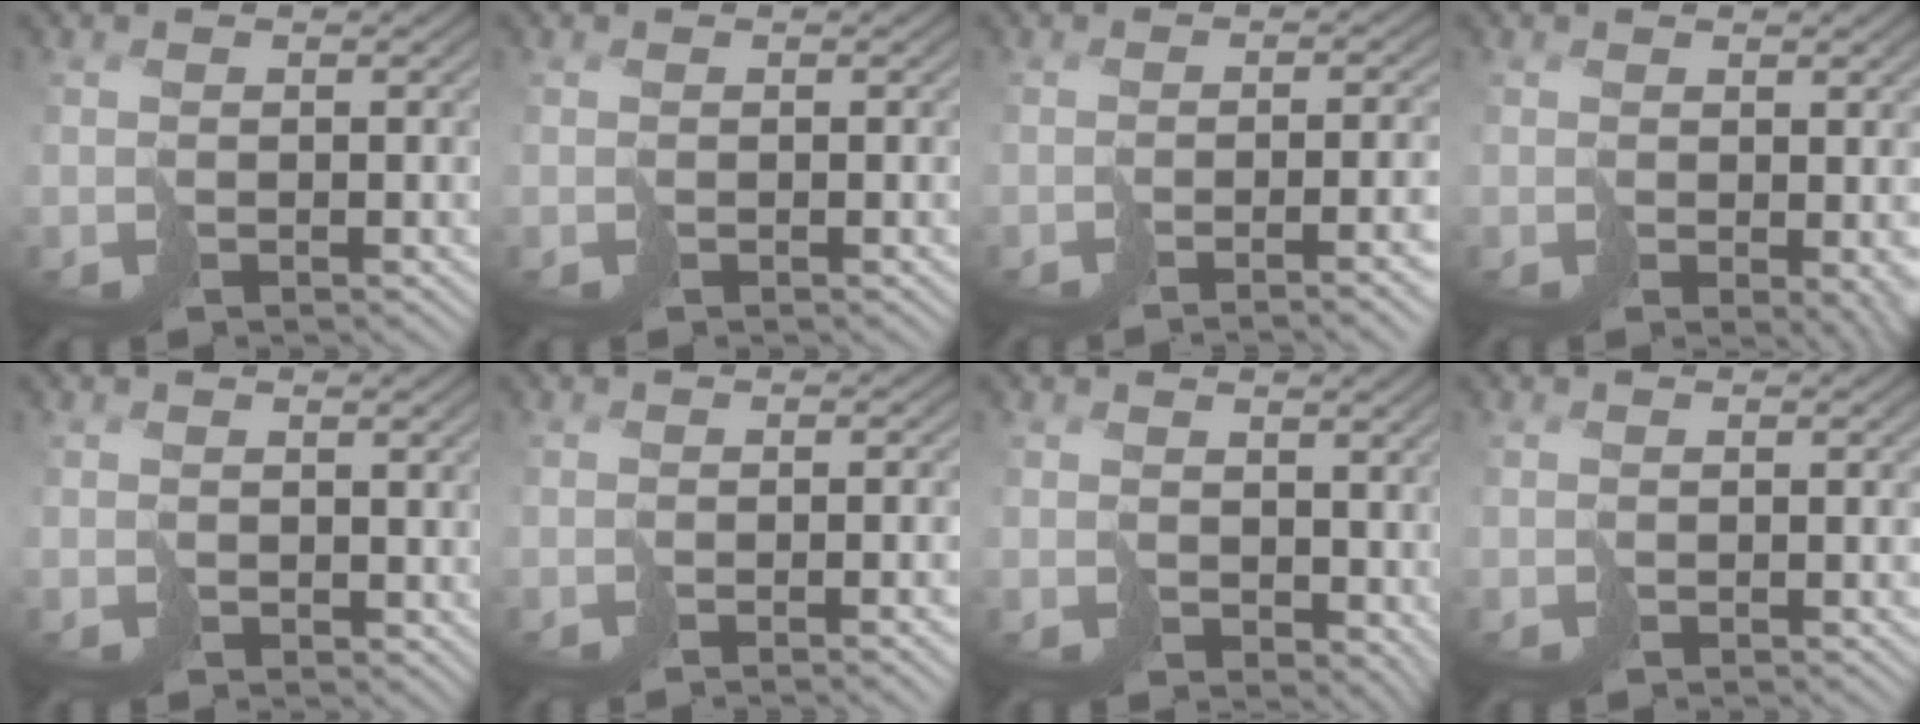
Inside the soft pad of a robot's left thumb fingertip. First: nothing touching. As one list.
[{"total": 0.0}, {"total": 6.2, "force": [-2.2, 1.5, 5.6], "torque": [-0.064, -0.007, -0.030]}, {"total": 3.0, "force": [-0.4, 1.6, 2.5], "torque": [-0.032, -0.011, -0.005]}, {"total": 1.3, "force": [0.9, 0.9, 0.3], "torque": [-0.011, -0.002, 0.016]}, {"total": 3.0, "force": [-1.0, 0.5, 2.8], "torque": [-0.039, 0.002, -0.018]}, {"total": 4.5, "force": [1.7, 3.2, 2.6], "torque": [-0.065, -0.014, 0.037]}, {"total": 0.0}]